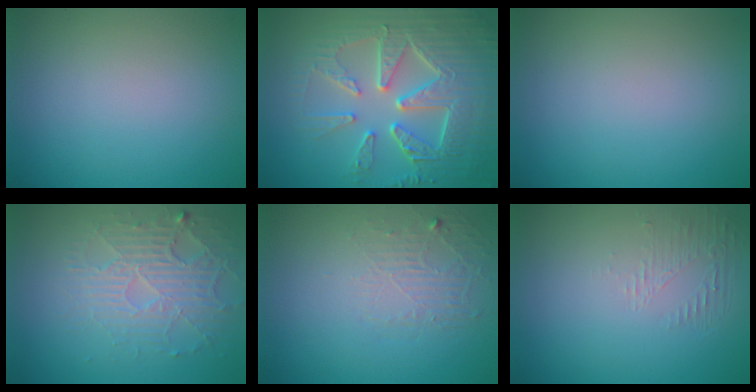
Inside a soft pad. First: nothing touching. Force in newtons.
{"total": 8.6, "press": 6.2, "slide": 6.0}
{"total": 0.0}
{"total": 3.8, "press": 3.4, "slide": 1.7}
{"total": 1.9, "press": 0.6, "slide": 1.8}
{"total": 1.3, "press": 0.0, "slide": 1.3}